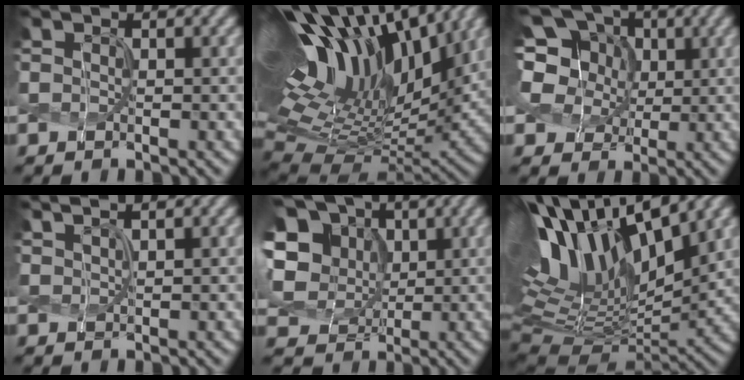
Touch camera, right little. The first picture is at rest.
{"total": 18.0, "force": [7.5, 8.8, 13.7], "torque": [-0.273, 0.046, 0.133]}
{"total": 10.8, "force": [4.1, 8.2, 5.7], "torque": [-0.129, 0.032, 0.052]}
{"total": 2.7, "force": [2.1, 0.8, 1.5], "torque": [-0.017, 0.015, 0.016]}
{"total": 12.9, "force": [2.7, 10.9, 6.4], "torque": [-0.164, 0.015, 0.042]}
{"total": 15.9, "force": [4.9, 7.3, 13.3], "torque": [-0.269, 0.024, 0.092]}